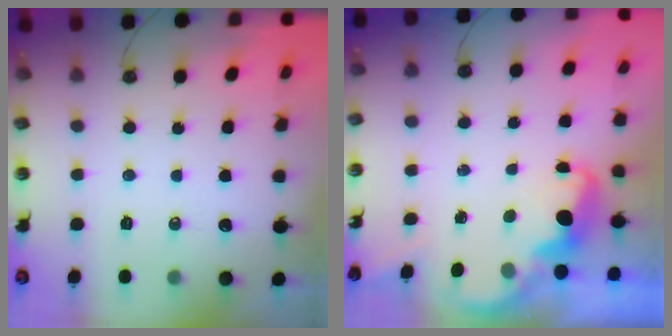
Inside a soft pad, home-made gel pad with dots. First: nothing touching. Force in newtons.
{"total": 2.6, "press": 2.6, "slide": 0.5}